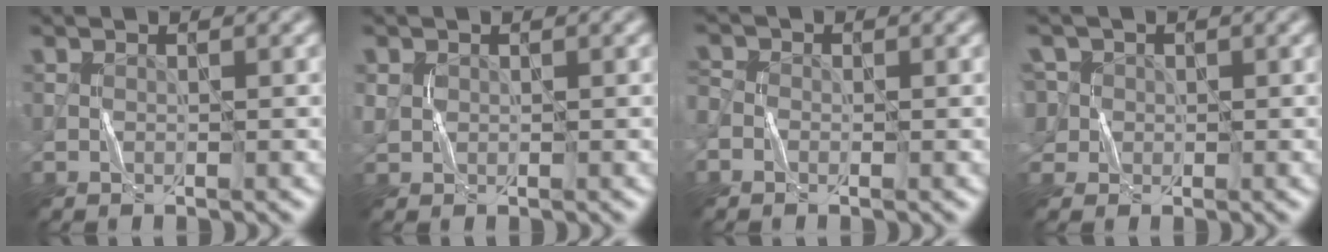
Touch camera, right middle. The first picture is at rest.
{"total": 1.1, "force": [0.3, 1.0, 0.4], "torque": [-0.008, 0.001, 0.007]}
{"total": 1.5, "force": [-0.6, 1.2, 0.5], "torque": [-0.014, 0.005, -0.020]}
{"total": 4.4, "force": [1.4, 3.8, 1.6], "torque": [-0.035, 0.025, 0.008]}